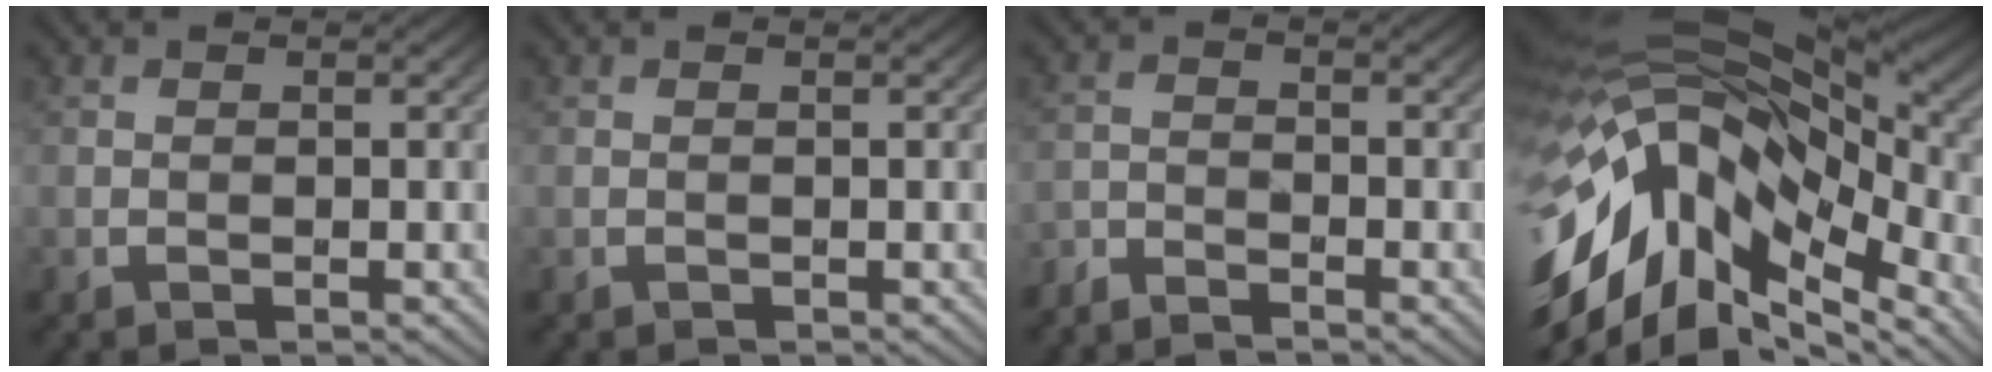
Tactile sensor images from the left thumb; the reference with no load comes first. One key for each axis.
{"total": 0.0}
{"total": 2.5, "fx": -2.4, "fy": 0.2, "fz": 0.4, "tx": -0.012, "ty": -0.005, "tz": -0.056}
{"total": 17.8, "fx": -6.8, "fy": 9.4, "fz": 13.5, "tx": -0.288, "ty": -0.014, "tz": -0.115}